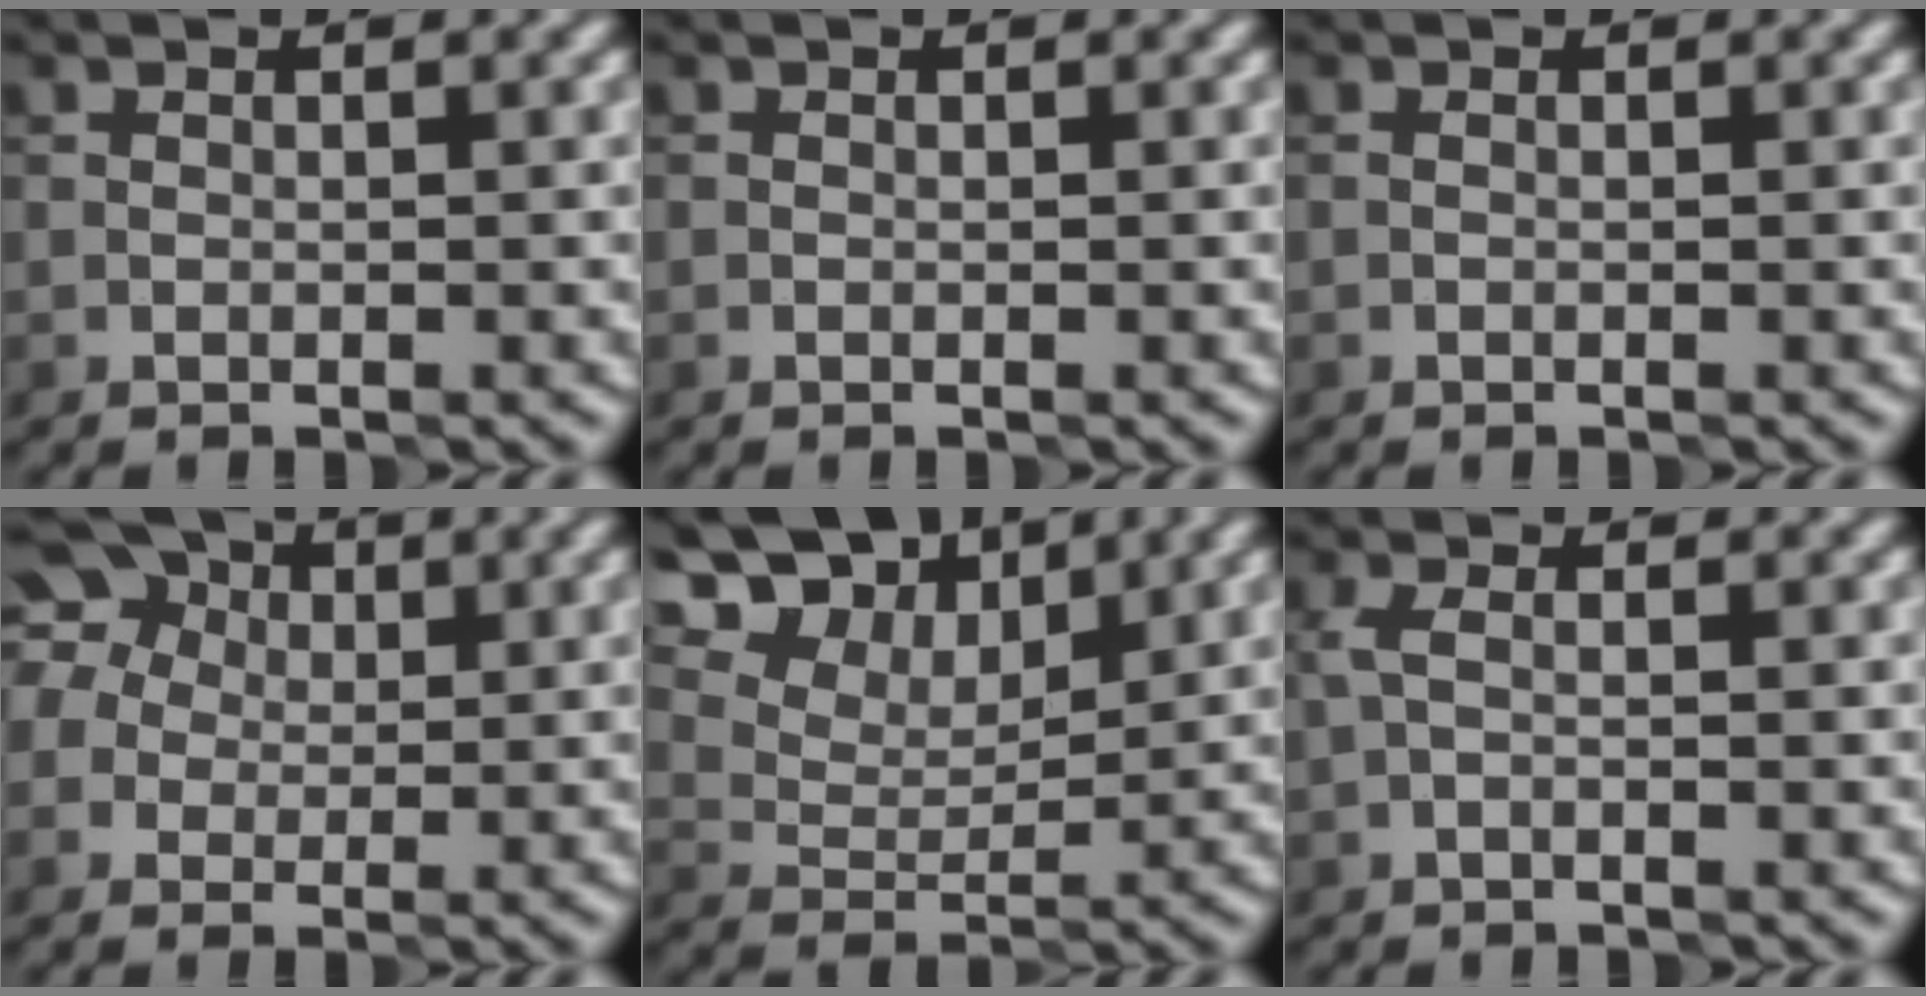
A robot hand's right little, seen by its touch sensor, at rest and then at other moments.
{"total": 0.0}
{"total": 0.0}
{"total": 9.9, "force": [3.4, 8.2, 4.3], "torque": [-0.097, 0.054, 0.032]}
{"total": 14.5, "force": [9.3, 8.7, 7.0], "torque": [-0.145, 0.037, 0.170]}
{"total": 1.2, "force": [-0.2, 0.5, 1.0], "torque": [-0.024, 0.005, -0.006]}